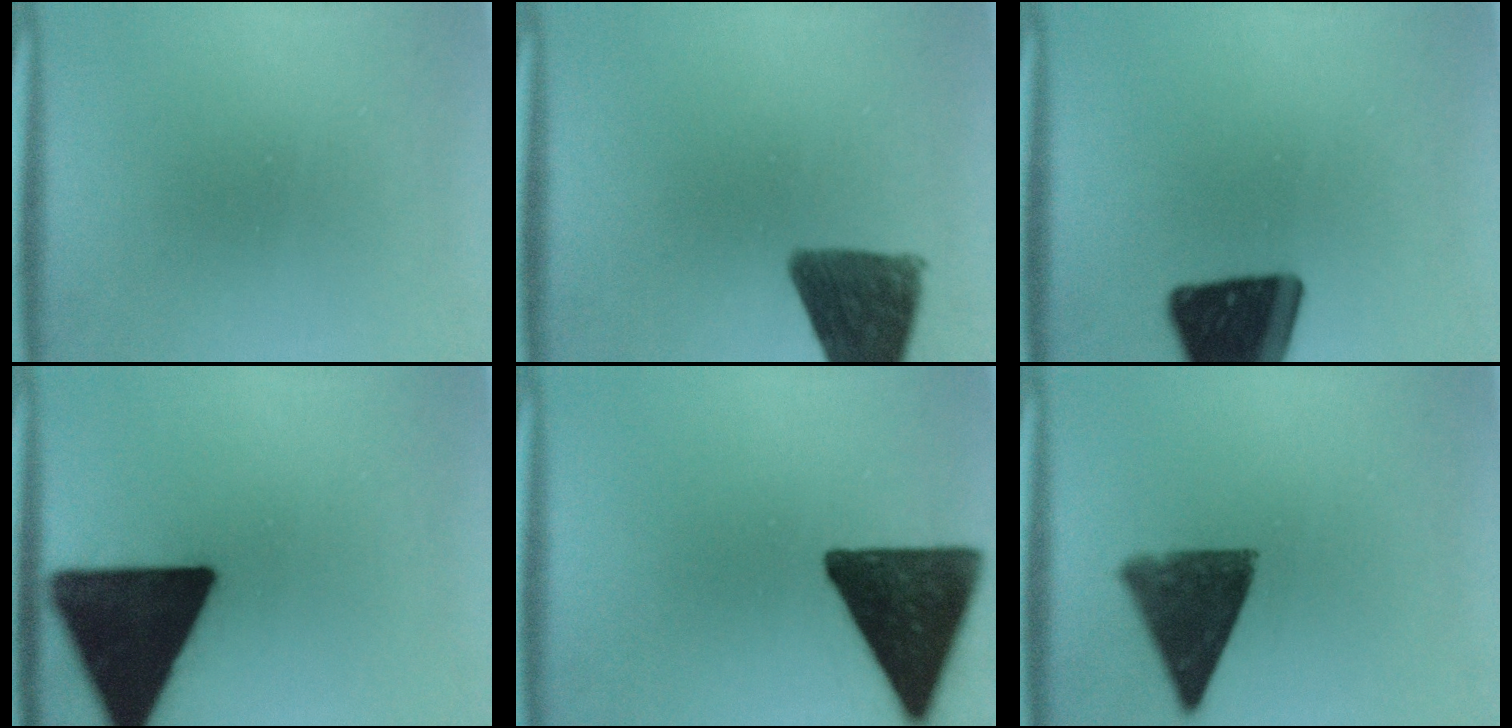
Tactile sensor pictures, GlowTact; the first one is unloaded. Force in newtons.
{"total": 11.4}
{"total": 19.3}
{"total": 22.0}
{"total": 16.3}
{"total": 9.2}